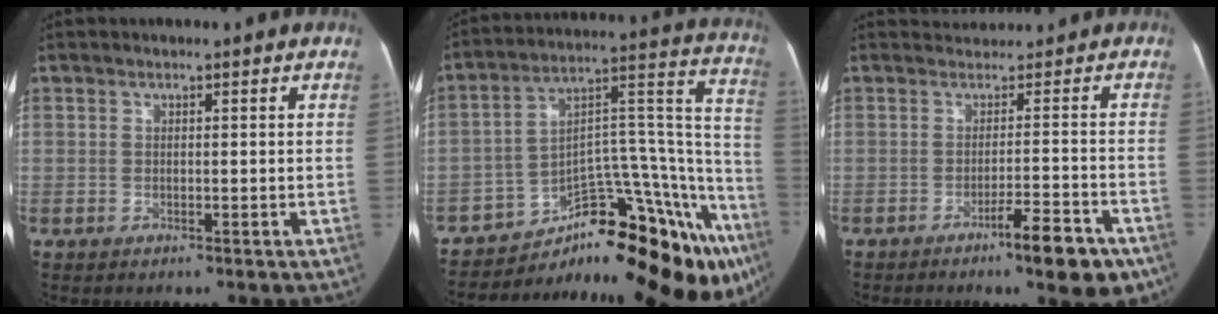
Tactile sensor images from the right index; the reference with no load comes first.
{"total": 25.4, "force": [-18.9, 8.2, 14.9], "torque": [-0.104, 0.067, -0.248]}
{"total": 5.9, "force": [-2.7, 1.3, 5.1], "torque": [-0.064, 0.007, -0.034]}